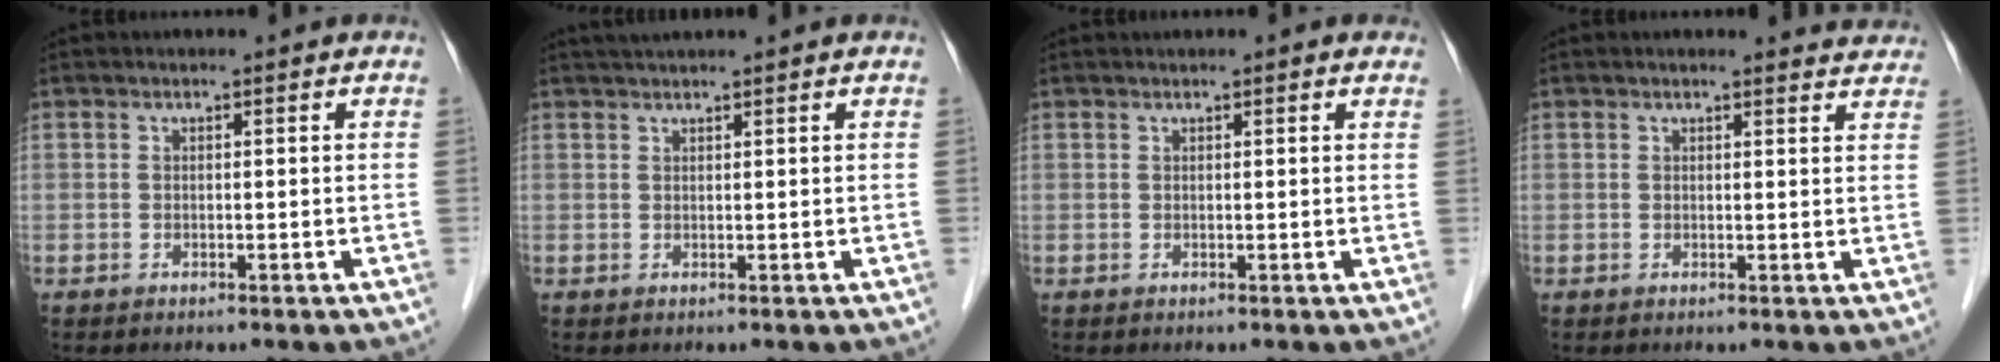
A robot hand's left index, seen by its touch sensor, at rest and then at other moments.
{"total": 2.5, "force": [2.3, -0.4, 1.0], "torque": [-0.012, 0.024, 0.044]}
{"total": 1.7, "force": [1.3, 0.2, 1.0], "torque": [-0.007, 0.014, 0.017]}
{"total": 5.1, "force": [5.0, 0.8, 0.6], "torque": [0.001, -0.009, 0.031]}